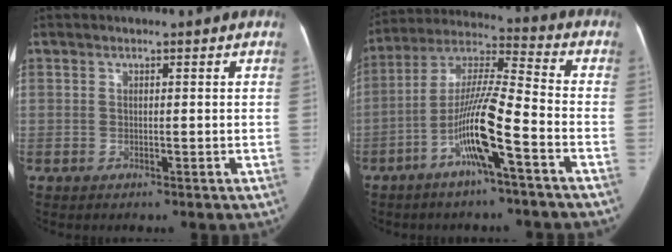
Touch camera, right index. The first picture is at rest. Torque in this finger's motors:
{"motor_torque": [1.80, -0.34, 0.42, 0.13]}